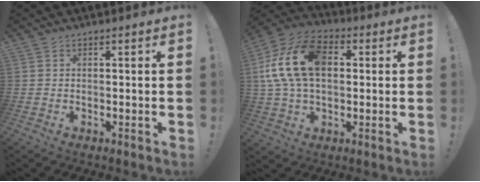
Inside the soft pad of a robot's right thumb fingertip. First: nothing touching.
{"total": 19.0, "force": [3.2, 12.3, 14.1], "torque": [-0.265, 0.009, 0.058]}